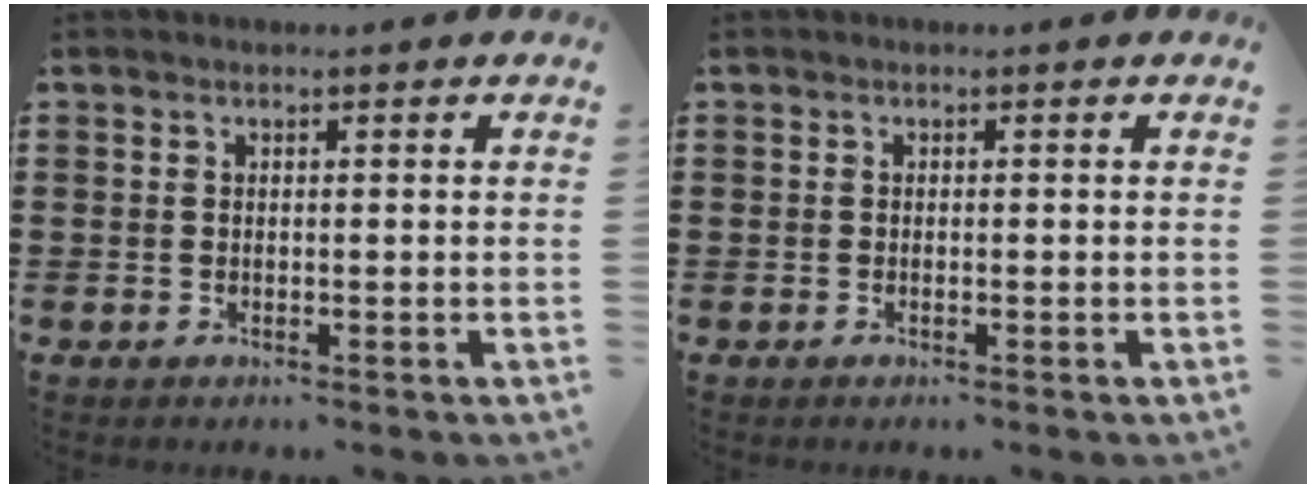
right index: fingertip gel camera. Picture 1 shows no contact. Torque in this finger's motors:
{"motor_torque": [-0.43, 0.61, -0.02, -0.01]}